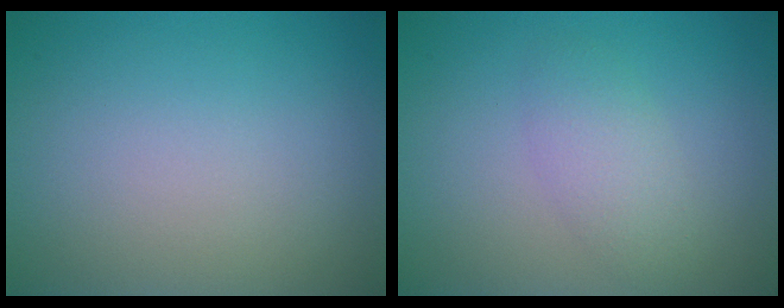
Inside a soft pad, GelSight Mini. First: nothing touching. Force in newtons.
{"total": 2.5, "press": 2.5, "slide": 0.0}